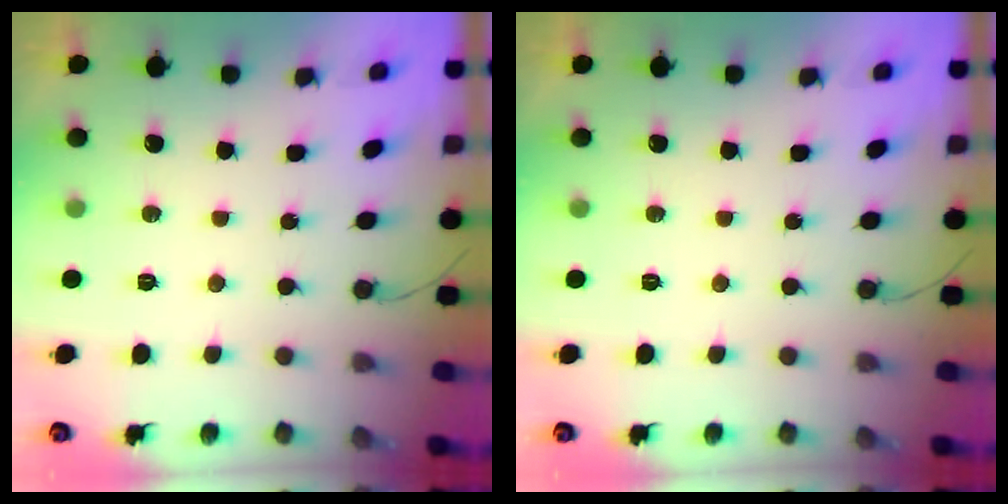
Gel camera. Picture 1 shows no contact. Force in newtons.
{"total": 0.0}